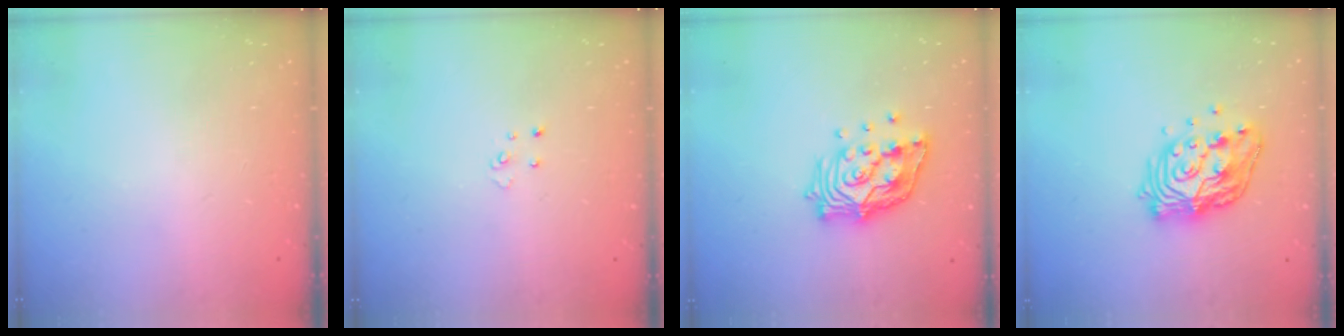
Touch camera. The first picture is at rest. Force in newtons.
{"total": 3.2, "press": 3.2, "slide": 0.3}
{"total": 14.8, "press": 14.7, "slide": 1.9}
{"total": 18.0, "press": 17.9, "slide": 1.6}